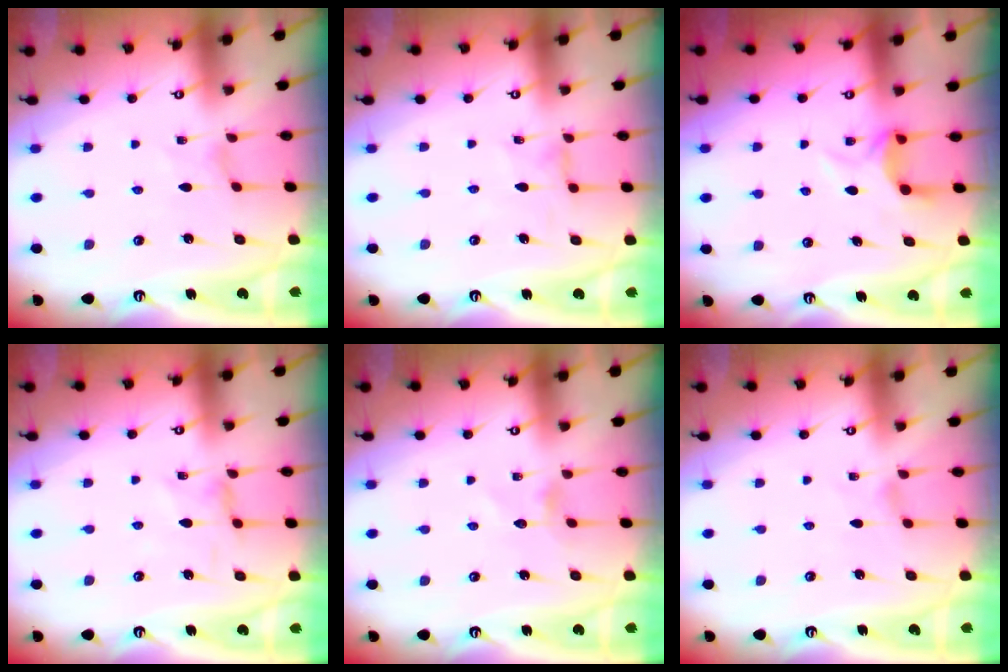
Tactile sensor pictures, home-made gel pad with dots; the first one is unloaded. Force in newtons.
{"total": 1.2, "press": 1.1, "slide": 0.3}
{"total": 5.7, "press": 5.6, "slide": 1.1}
{"total": 0.9, "press": 0.9, "slide": 0.3}
{"total": 2.7, "press": 2.7, "slide": 0.3}
{"total": 0.0}